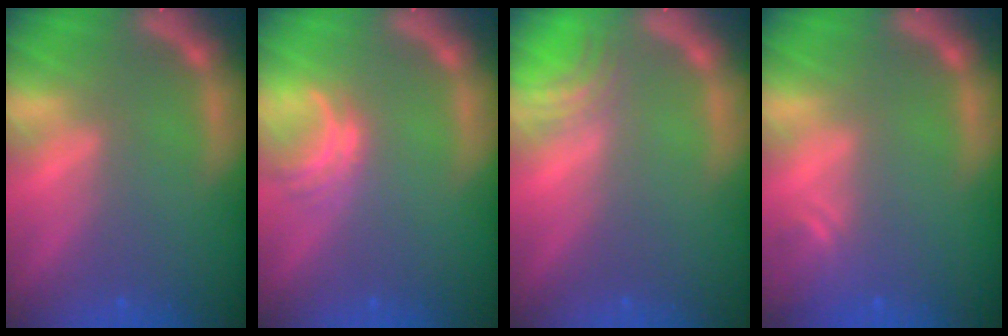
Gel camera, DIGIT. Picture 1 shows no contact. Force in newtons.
{"total": 2.5}
{"total": 2.5}
{"total": 1.9}